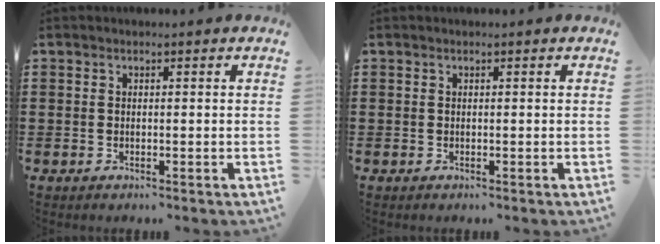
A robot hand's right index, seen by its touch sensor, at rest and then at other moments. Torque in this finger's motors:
{"motor_torque": [0.61, 1.53, 0.00, 0.00]}